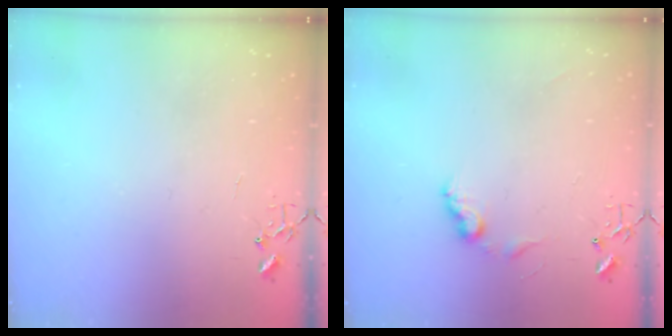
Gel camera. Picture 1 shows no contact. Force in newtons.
{"total": 7.9, "press": 7.9, "slide": 0.5}